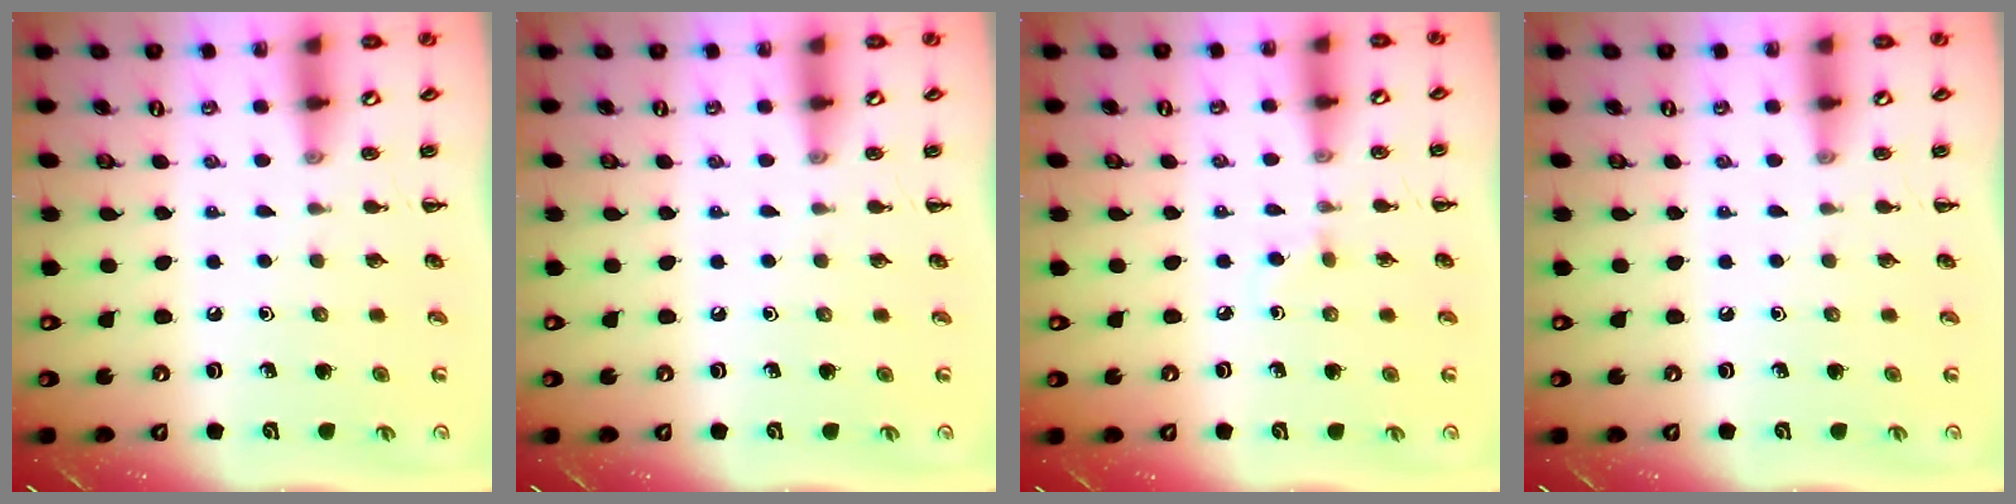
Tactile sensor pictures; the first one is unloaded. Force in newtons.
{"total": 0.0}
{"total": 2.4, "press": 2.1, "slide": 1.0}
{"total": 0.0}